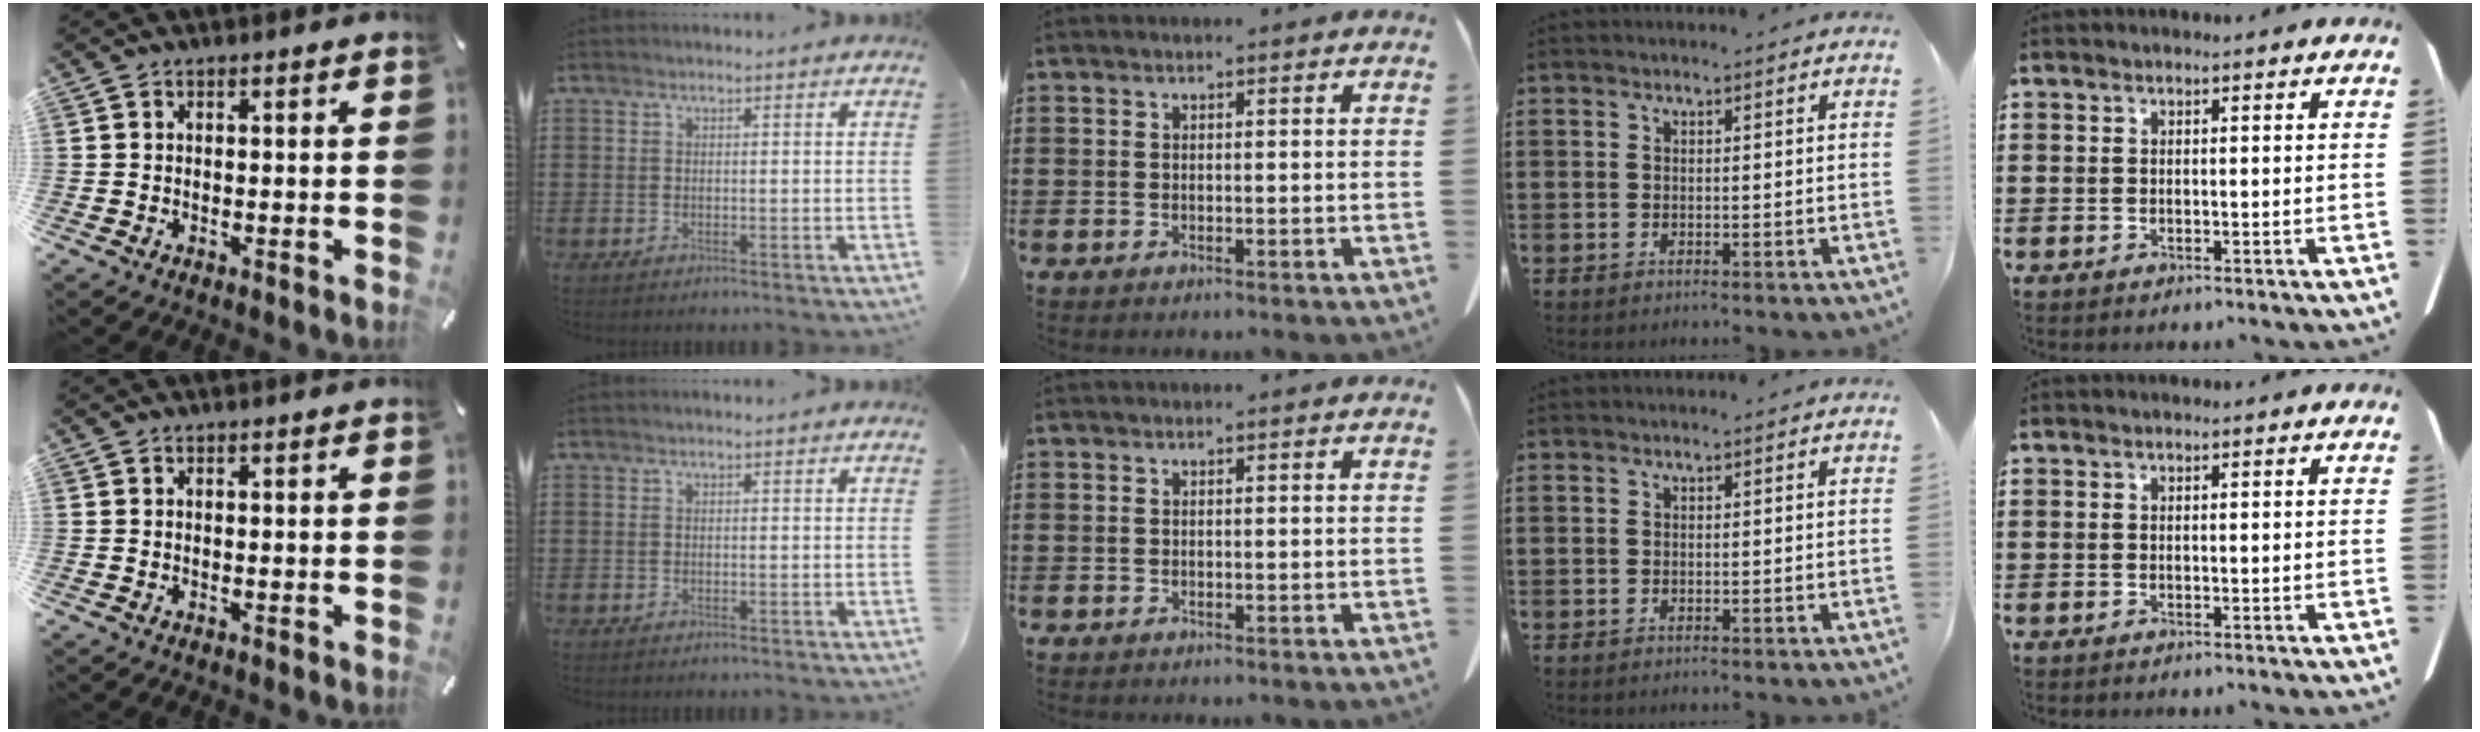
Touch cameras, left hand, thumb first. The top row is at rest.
{}